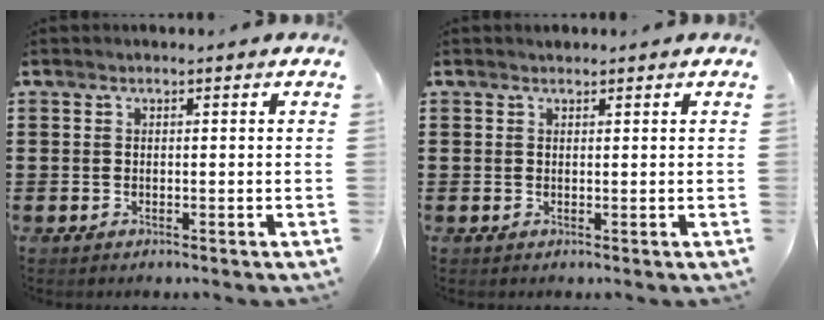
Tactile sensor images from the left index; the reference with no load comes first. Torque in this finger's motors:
{"motor_torque": [0.00, 0.01, 0.00, -0.01]}